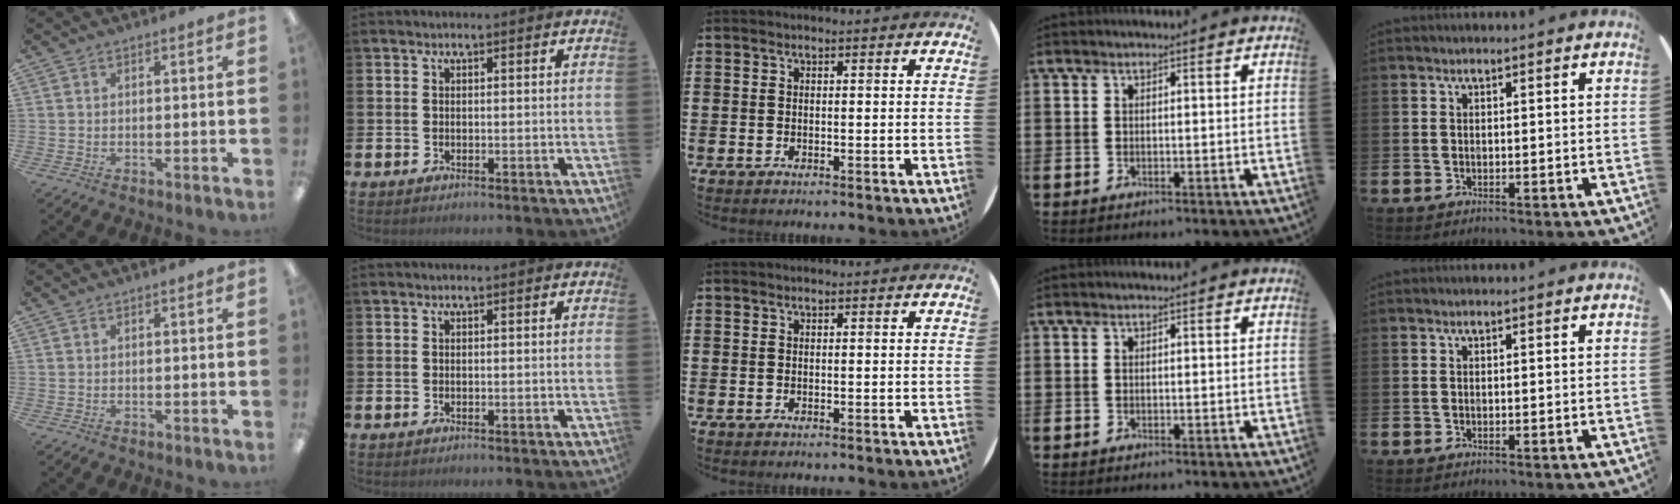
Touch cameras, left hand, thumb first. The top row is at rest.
{}